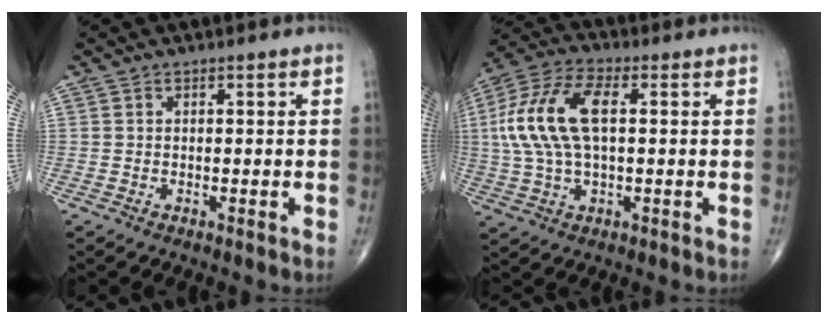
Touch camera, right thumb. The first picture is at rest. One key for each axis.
{"total": 15.2, "fx": 1.9, "fy": 7.4, "fz": 13.1, "tx": -0.283, "ty": 0.023, "tz": 0.033}